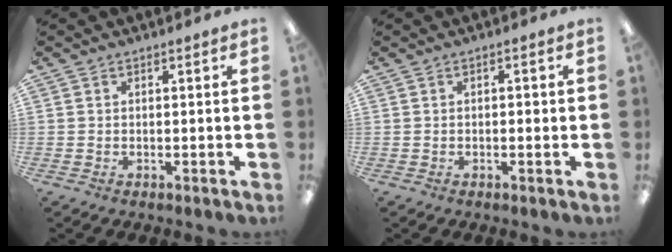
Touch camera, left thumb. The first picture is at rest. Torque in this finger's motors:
{"motor_torque": [-0.09, -0.11, -0.10, -0.05, 0.03]}